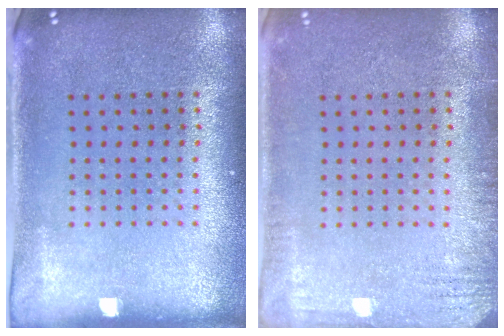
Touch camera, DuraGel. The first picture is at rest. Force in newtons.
{"total": 2.1, "press": 2.1, "slide": 0.2}